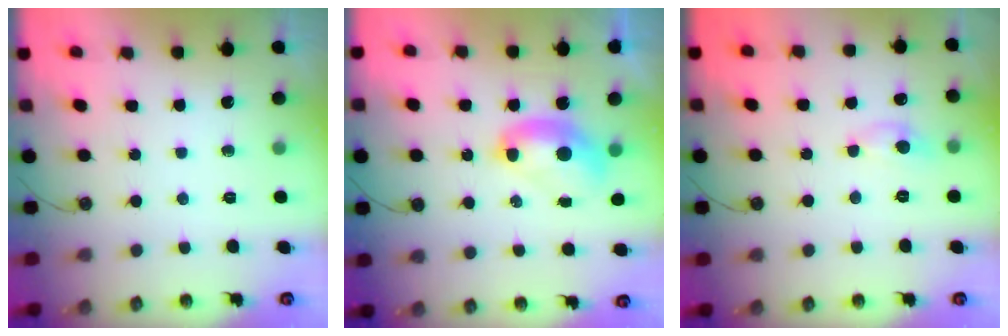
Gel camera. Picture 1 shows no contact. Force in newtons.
{"total": 2.7, "press": 2.7, "slide": 0.1}
{"total": 0.8, "press": 0.6, "slide": 0.5}